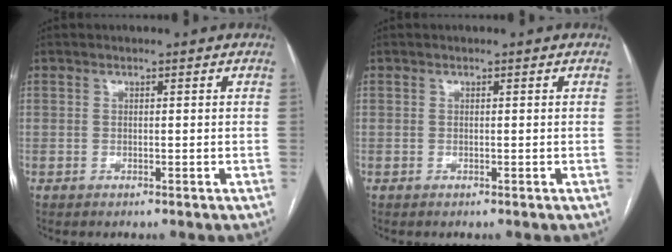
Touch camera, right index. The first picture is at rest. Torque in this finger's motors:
{"motor_torque": [0.00, 0.00, 0.00, 0.00]}